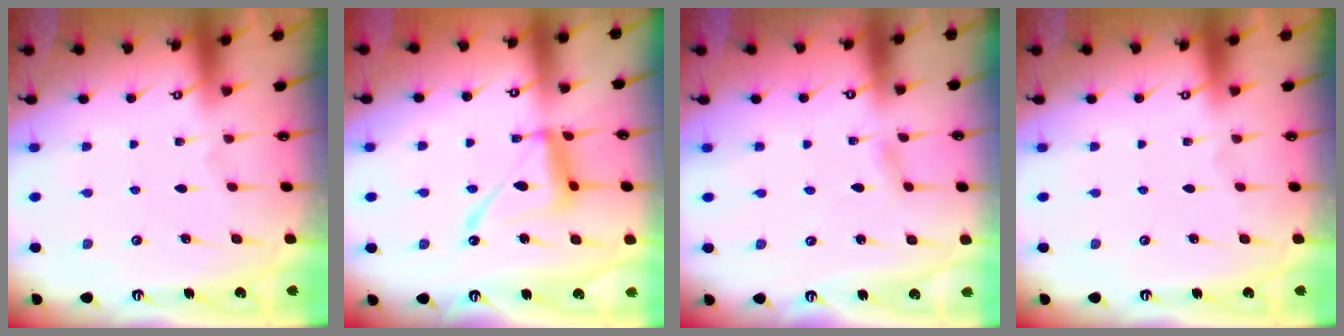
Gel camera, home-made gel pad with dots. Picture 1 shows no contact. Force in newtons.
{"total": 13.9, "press": 13.8, "slide": 1.2}
{"total": 2.4, "press": 2.3, "slide": 0.3}
{"total": 0.0}